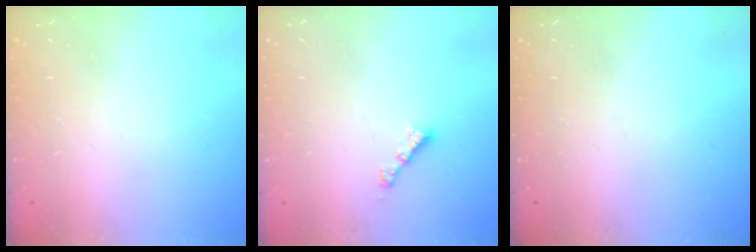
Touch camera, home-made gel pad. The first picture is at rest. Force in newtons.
{"total": 2.6, "press": 2.6, "slide": 0.1}
{"total": 0.0}